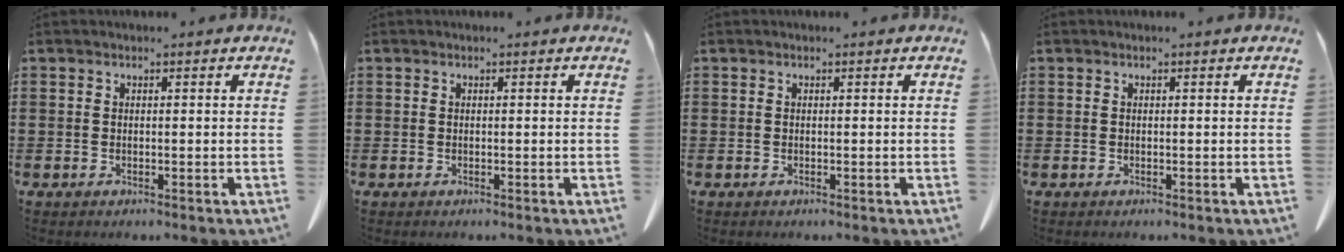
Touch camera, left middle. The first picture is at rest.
{"total": 0.0}
{"total": 0.0}
{"total": 0.0}